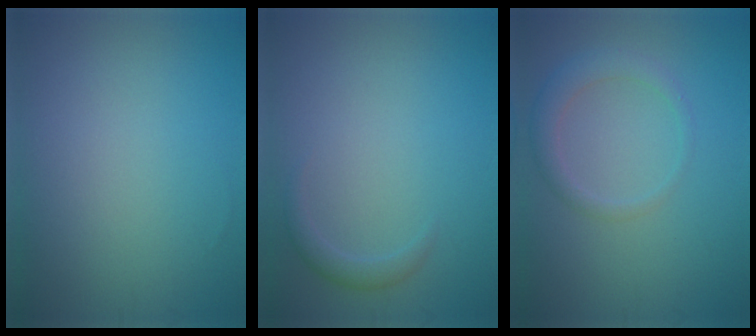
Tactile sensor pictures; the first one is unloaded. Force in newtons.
{"total": 1.2, "press": 1.2, "slide": 0.1}
{"total": 2.2, "press": 2.2, "slide": 0.3}